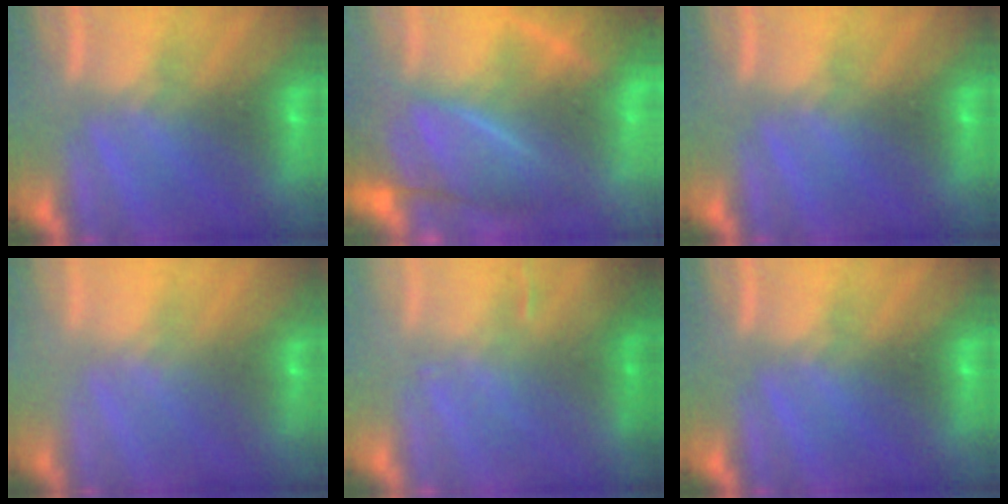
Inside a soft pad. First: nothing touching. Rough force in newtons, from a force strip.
{"total": 7.4}
{"total": 0.0}
{"total": 2.3}
{"total": 2.7}
{"total": 0.0}